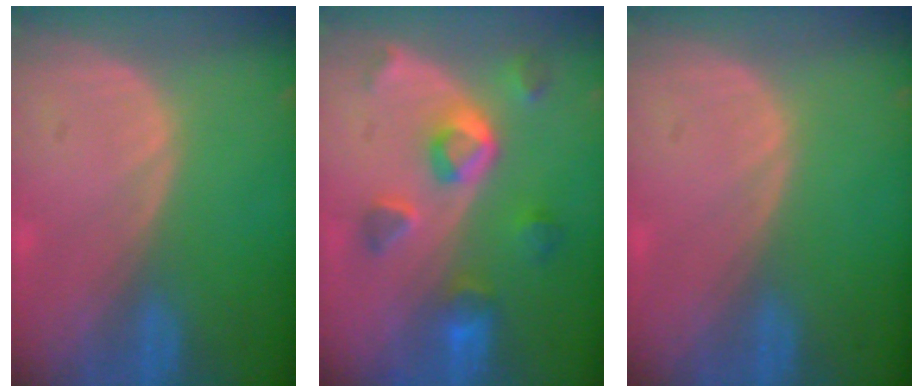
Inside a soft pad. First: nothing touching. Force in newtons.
{"total": 7.8, "press": 7.0, "slide": 3.5}
{"total": 0.0}